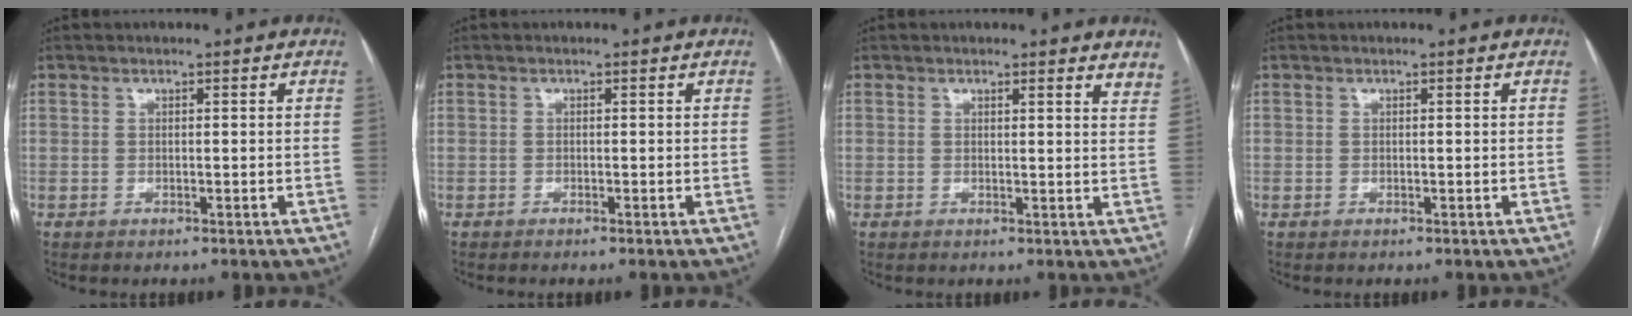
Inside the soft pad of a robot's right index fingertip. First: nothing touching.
{"total": 0.6, "force": [-0.5, -0.2, 0.3], "torque": [-0.005, 0.002, -0.010]}
{"total": 4.7, "force": [4.5, 0.7, 1.1], "torque": [-0.002, -0.019, 0.026]}
{"total": 0.0}